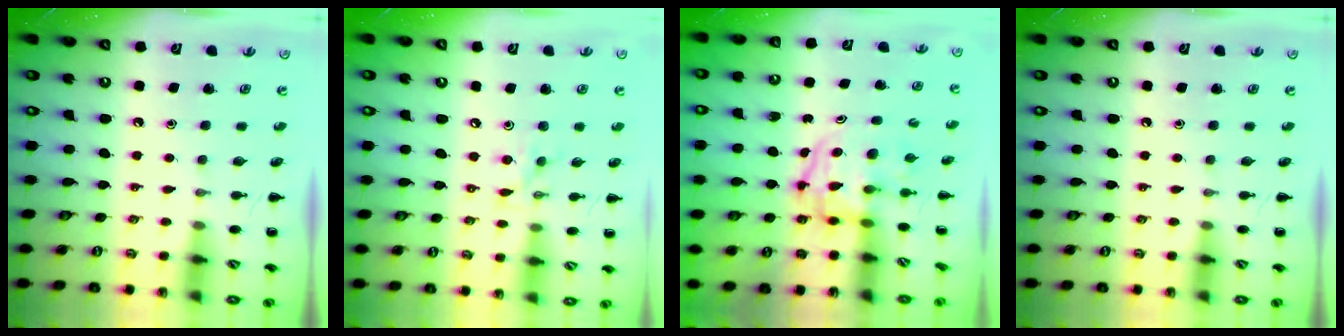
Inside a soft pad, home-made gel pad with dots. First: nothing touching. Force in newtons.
{"total": 6.3, "press": 6.3, "slide": 0.9}
{"total": 3.5, "press": 3.5, "slide": 0.5}
{"total": 0.0}